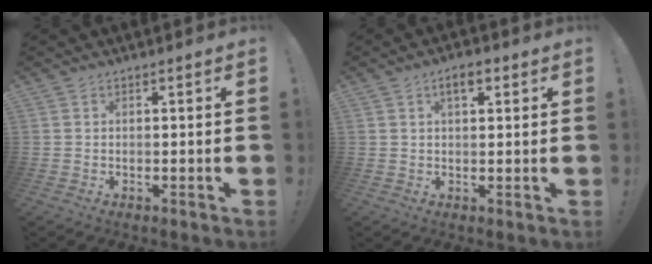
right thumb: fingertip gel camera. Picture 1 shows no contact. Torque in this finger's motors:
{"motor_torque": [0.15, 1.27, 0.46, -0.07, -0.01]}